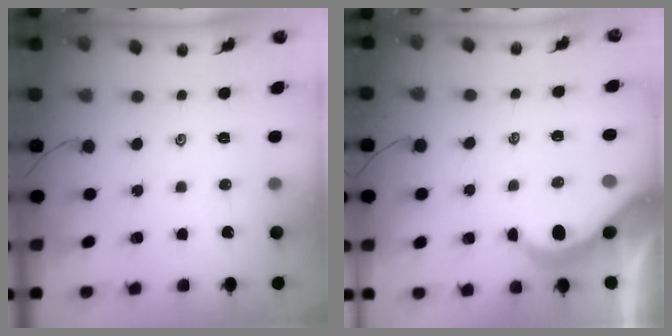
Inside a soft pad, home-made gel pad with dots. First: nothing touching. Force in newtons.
{"total": 4.4, "press": 4.4, "slide": 0.6}